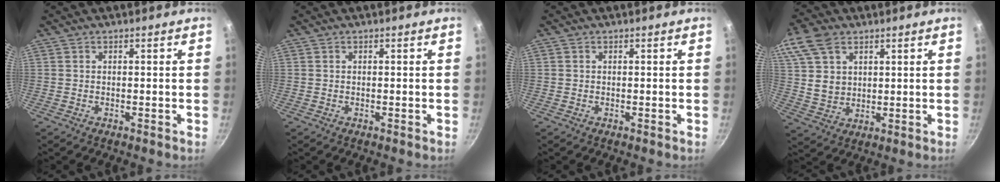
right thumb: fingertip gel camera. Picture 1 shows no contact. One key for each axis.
{"total": 0.0}
{"total": 0.0}
{"total": 11.7, "fx": 5.7, "fy": 8.2, "fz": 6.2, "tx": -0.103, "ty": -0.014, "tz": 0.114}